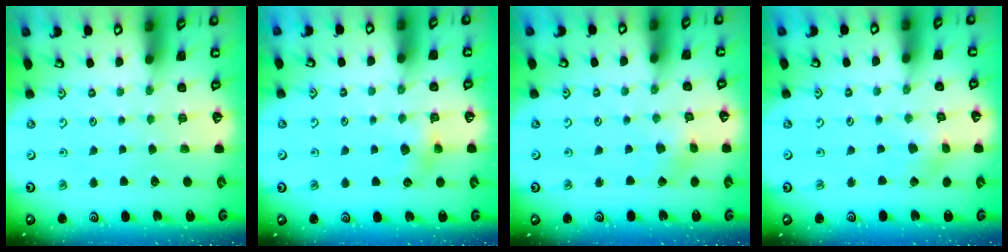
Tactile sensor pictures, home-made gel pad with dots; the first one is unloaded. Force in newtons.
{"total": 4.5, "press": 4.5, "slide": 0.6}
{"total": 2.8, "press": 2.8, "slide": 0.3}
{"total": 2.9, "press": 2.9, "slide": 0.1}